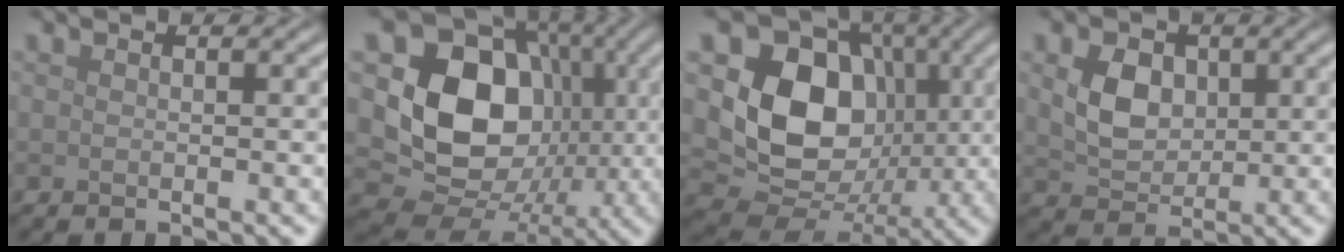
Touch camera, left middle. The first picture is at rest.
{"total": 12.3, "force": [0.6, 10.1, 6.9], "torque": [-0.107, -0.011, -0.002]}
{"total": 10.7, "force": [1.2, 8.8, 6.0], "torque": [-0.111, -0.018, 0.019]}
{"total": 4.0, "force": [0.9, 3.1, 2.5], "torque": [-0.053, -0.001, 0.015]}